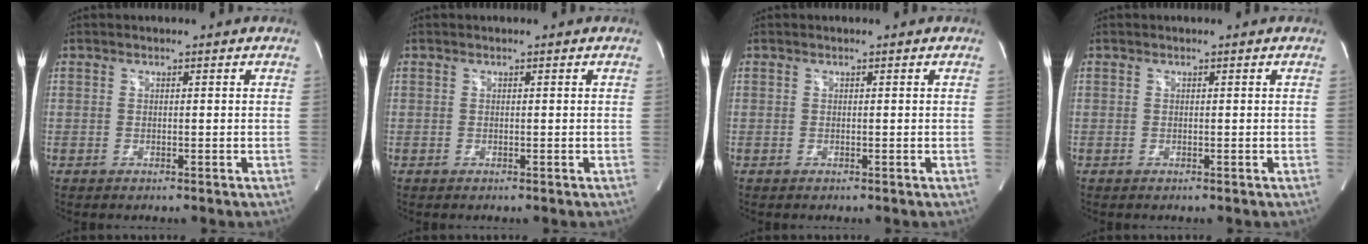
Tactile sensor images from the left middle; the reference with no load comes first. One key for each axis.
{"total": 0.0}
{"total": 0.0}
{"total": 0.0}